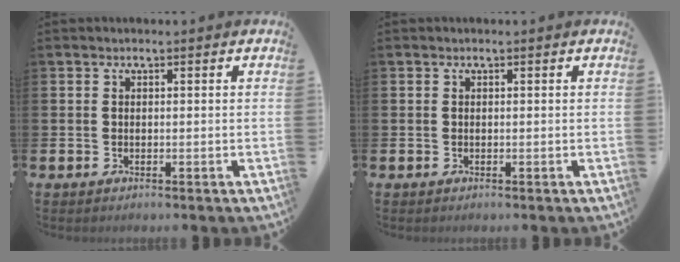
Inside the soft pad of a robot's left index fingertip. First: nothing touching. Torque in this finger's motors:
{"motor_torque": [0.00, 0.00, 0.00, 0.00]}